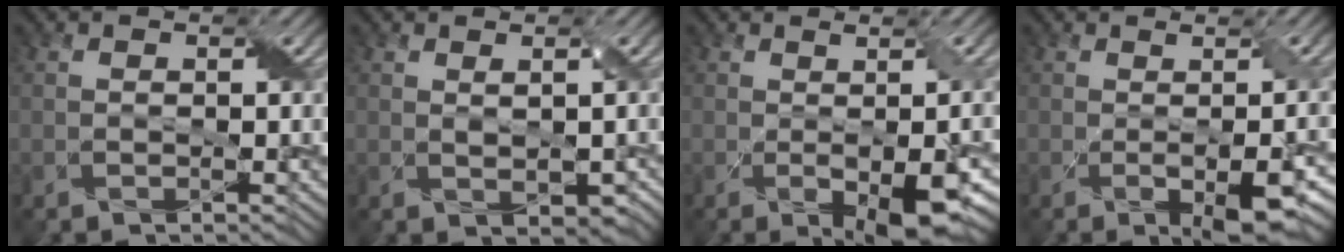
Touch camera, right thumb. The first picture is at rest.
{"total": 2.3, "force": [0.5, 1.3, 1.9], "torque": [-0.038, -0.006, 0.017]}
{"total": 7.4, "force": [-1.7, 2.1, 6.9], "torque": [-0.095, -0.009, -0.010]}
{"total": 7.7, "force": [-1.9, 2.2, 7.1], "torque": [-0.092, -0.006, -0.014]}